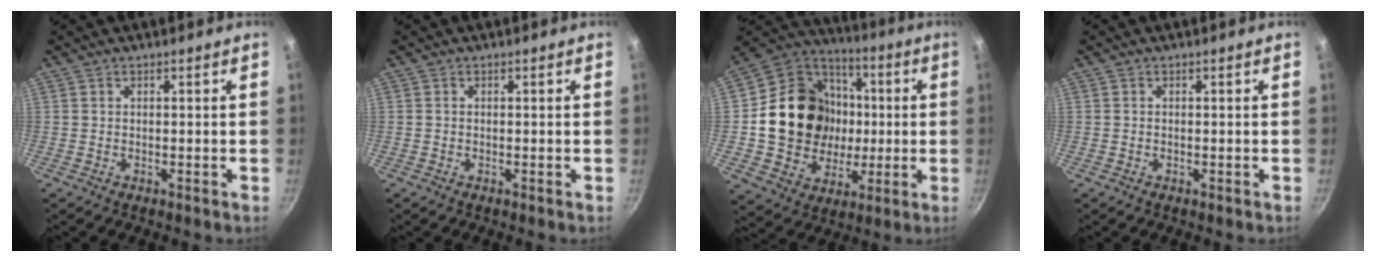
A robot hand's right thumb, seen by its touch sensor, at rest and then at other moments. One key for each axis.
{"total": 0.0}
{"total": 22.5, "fx": 0.4, "fy": 19.2, "fz": 11.6, "tx": -0.178, "ty": 0.025, "tz": 0.013}
{"total": 0.0}